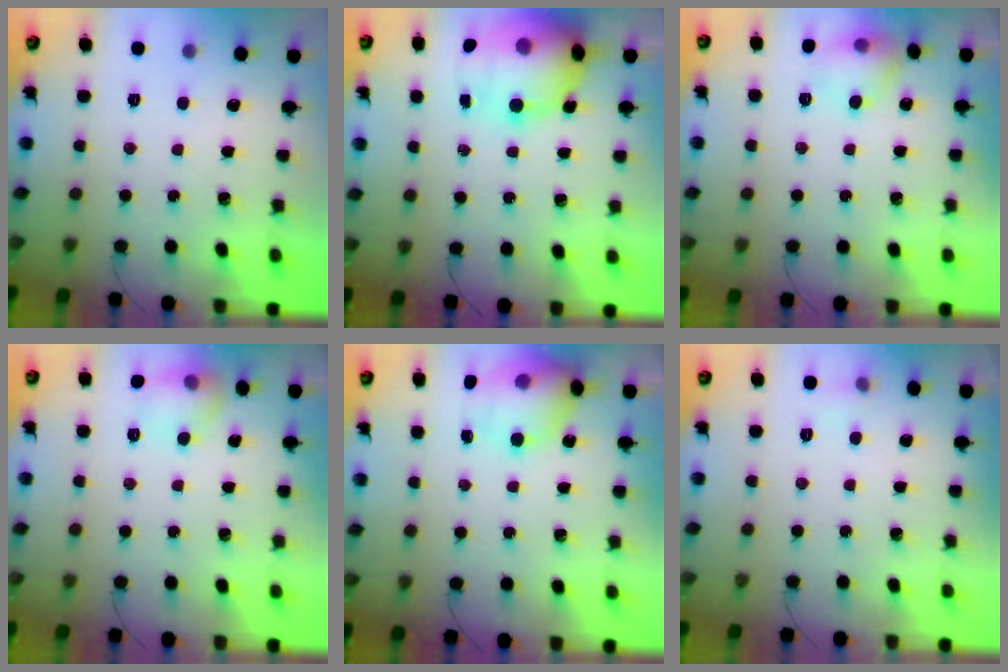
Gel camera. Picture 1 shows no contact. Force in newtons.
{"total": 17.7, "press": 17.2, "slide": 4.0}
{"total": 9.4, "press": 9.3, "slide": 1.3}
{"total": 9.5, "press": 9.5, "slide": 0.5}
{"total": 15.7, "press": 15.5, "slide": 2.7}
{"total": 4.0, "press": 3.8, "slide": 1.2}